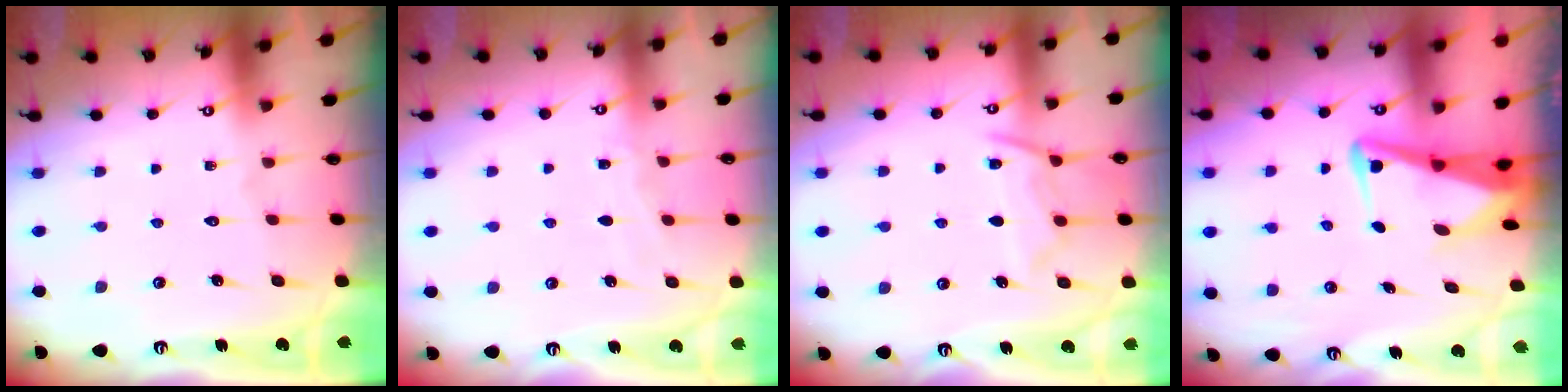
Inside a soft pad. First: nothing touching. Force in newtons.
{"total": 3.6, "press": 3.6, "slide": 0.5}
{"total": 10.3, "press": 10.3, "slide": 1.0}
{"total": 5.2, "press": 4.8, "slide": 2.0}